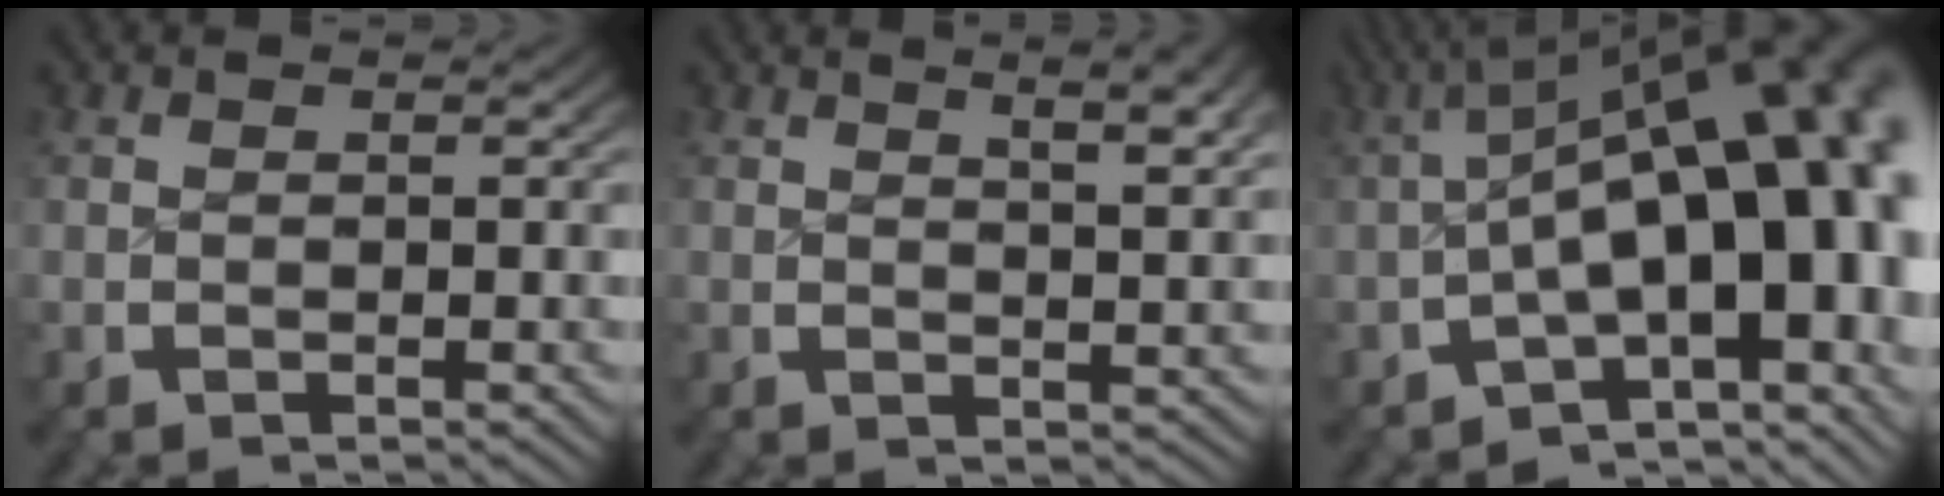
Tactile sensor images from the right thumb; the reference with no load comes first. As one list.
[{"total": 4.1, "force": [2.4, 0.9, 3.2], "torque": [-0.036, 0.008, 0.039]}, {"total": 19.5, "force": [-1.0, 10.9, 16.1], "torque": [-0.223, -0.020, -0.010]}]